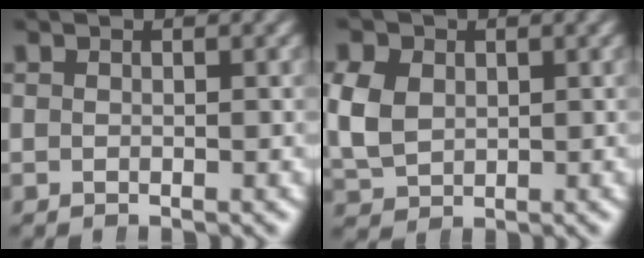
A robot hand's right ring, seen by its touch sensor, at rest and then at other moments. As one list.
[{"total": 6.3, "force": [0.2, 5.7, 2.7], "torque": [-0.080, -0.013, 0.009]}]